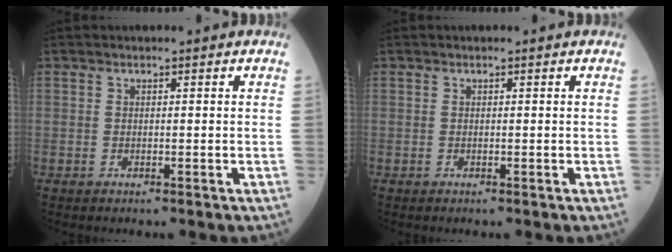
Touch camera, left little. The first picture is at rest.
{"total": 0.0}